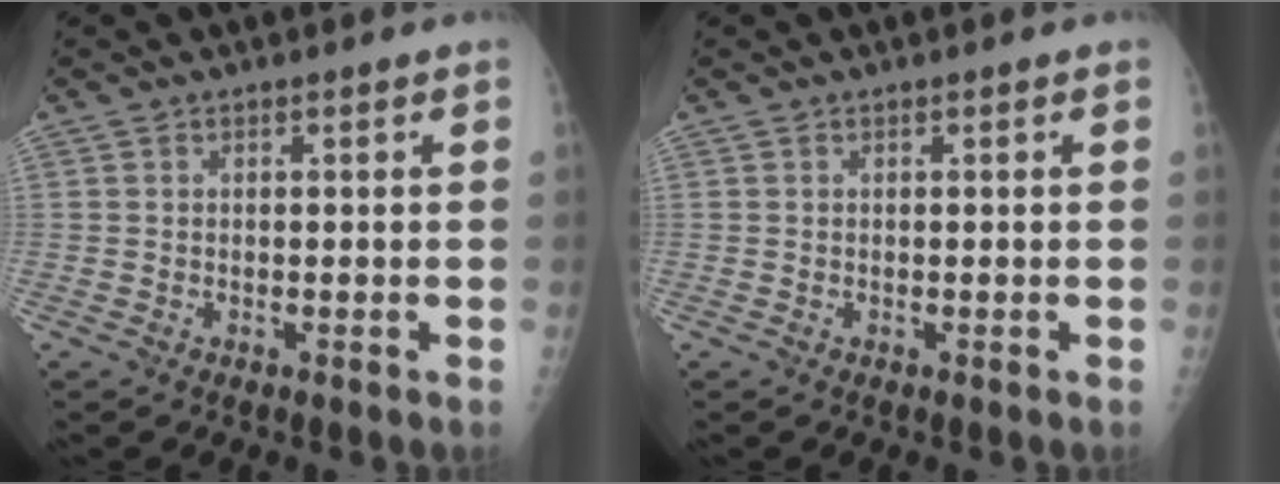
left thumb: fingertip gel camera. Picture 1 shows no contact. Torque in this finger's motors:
{"motor_torque": [0.00, 0.00, -0.02, -0.02, 0.00]}